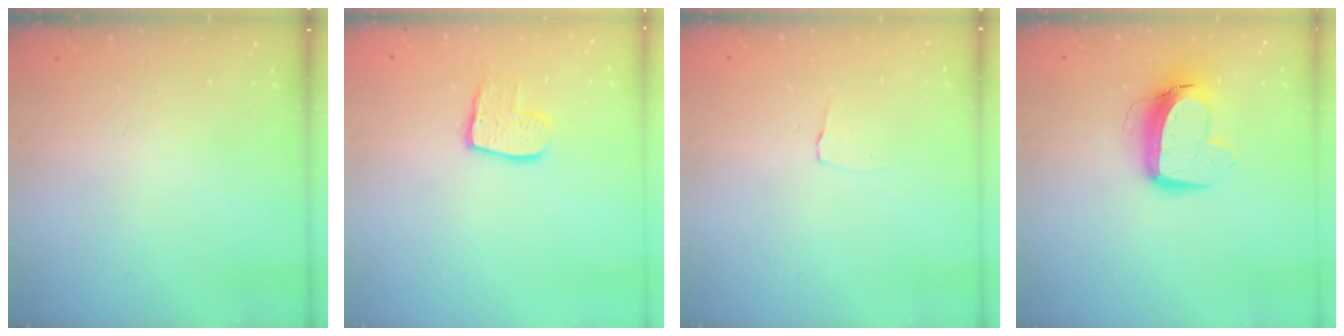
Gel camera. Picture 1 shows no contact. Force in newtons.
{"total": 10.1, "press": 10.0, "slide": 0.7}
{"total": 2.9, "press": 2.8, "slide": 0.3}
{"total": 11.5, "press": 11.4, "slide": 1.2}